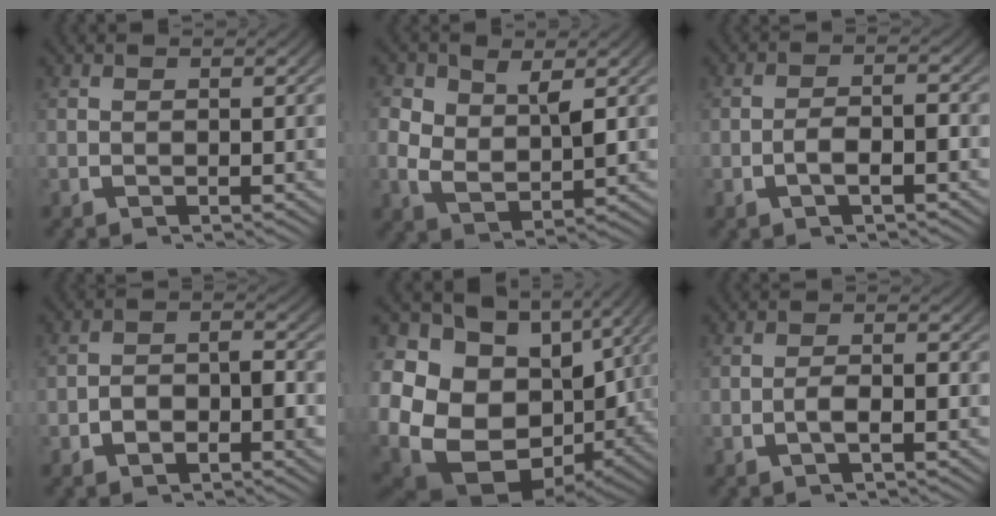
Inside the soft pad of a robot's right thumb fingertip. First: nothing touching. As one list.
[{"total": 5.4, "force": [0.5, 3.9, 3.7], "torque": [-0.091, -0.037, 0.033]}, {"total": 2.5, "force": [-0.8, 1.2, 2.1], "torque": [-0.040, -0.003, -0.011]}, {"total": 3.0, "force": [-1.1, 1.9, 2.0], "torque": [-0.026, -0.005, -0.017]}, {"total": 21.7, "force": [-1.9, 16.0, 14.6], "torque": [-0.310, -0.089, 0.004]}, {"total": 2.0, "force": [-0.6, 0.9, 1.7], "torque": [-0.034, -0.002, -0.010]}]